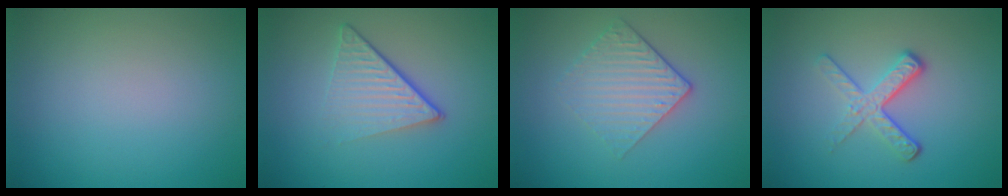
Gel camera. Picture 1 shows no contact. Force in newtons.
{"total": 5.0, "press": 3.0, "slide": 4.0}
{"total": 3.2, "press": 2.6, "slide": 1.8}
{"total": 3.7, "press": 2.3, "slide": 2.9}